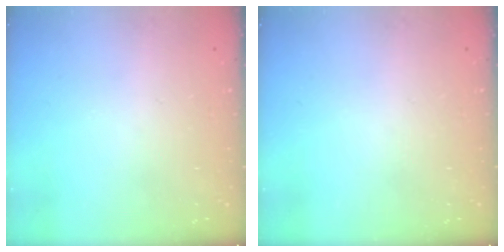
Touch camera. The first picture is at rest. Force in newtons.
{"total": 0.0}